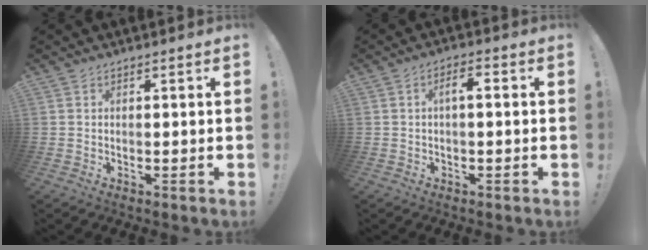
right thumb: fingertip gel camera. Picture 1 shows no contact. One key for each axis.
{"total": 3.8, "fx": -0.2, "fy": 1.0, "fz": 3.6, "tx": -0.068, "ty": 0.012, "tz": -0.008}